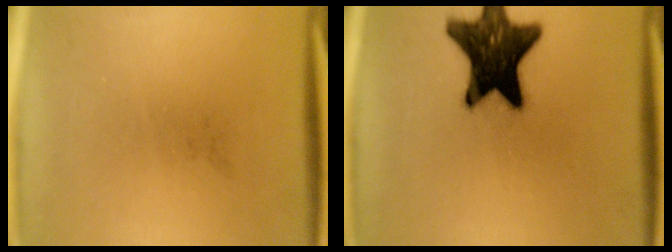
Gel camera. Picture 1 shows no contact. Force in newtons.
{"total": 17.1}